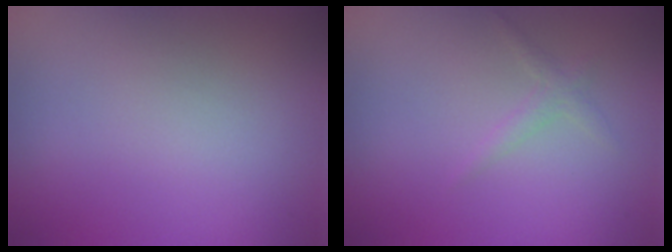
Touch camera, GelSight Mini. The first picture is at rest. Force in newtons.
{"total": 1.0, "press": 1.0, "slide": 0.0}